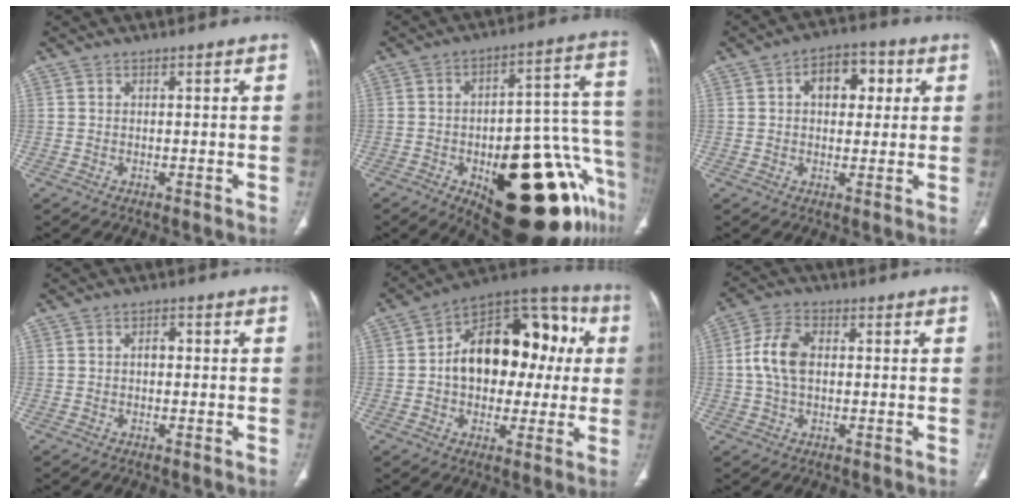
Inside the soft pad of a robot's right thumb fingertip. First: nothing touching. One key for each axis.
{"total": 29.1, "fx": -13.5, "fy": 11.1, "fz": 23.2, "tx": -0.221, "ty": 0.083, "tz": -0.179}
{"total": 8.5, "fx": 2.2, "fy": 5.5, "fz": 6.1, "tx": -0.053, "ty": 0.009, "tz": 0.026}
{"total": 1.6, "fx": -0.1, "fy": 1.0, "fz": 1.3, "tx": -0.014, "ty": 0.007, "tz": -0.006}
{"total": 21.6, "fx": 1.8, "fy": 13.9, "fz": 16.4, "tx": -0.193, "ty": 0.044, "tz": 0.021}
{"total": 7.8, "fx": 0.4, "fy": 4.8, "fz": 6.1, "tx": -0.127, "ty": 0.018, "tz": 0.003}